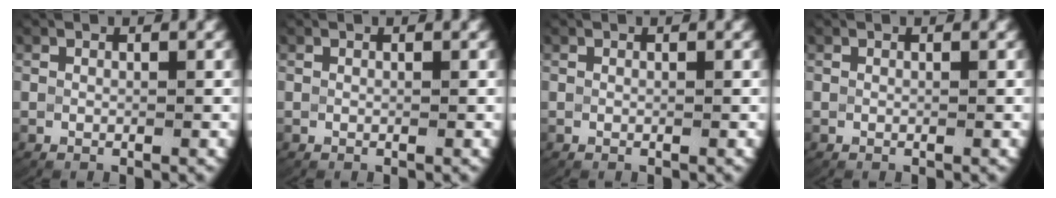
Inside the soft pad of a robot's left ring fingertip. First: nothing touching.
{"total": 0.0}
{"total": 0.0}
{"total": 0.0}